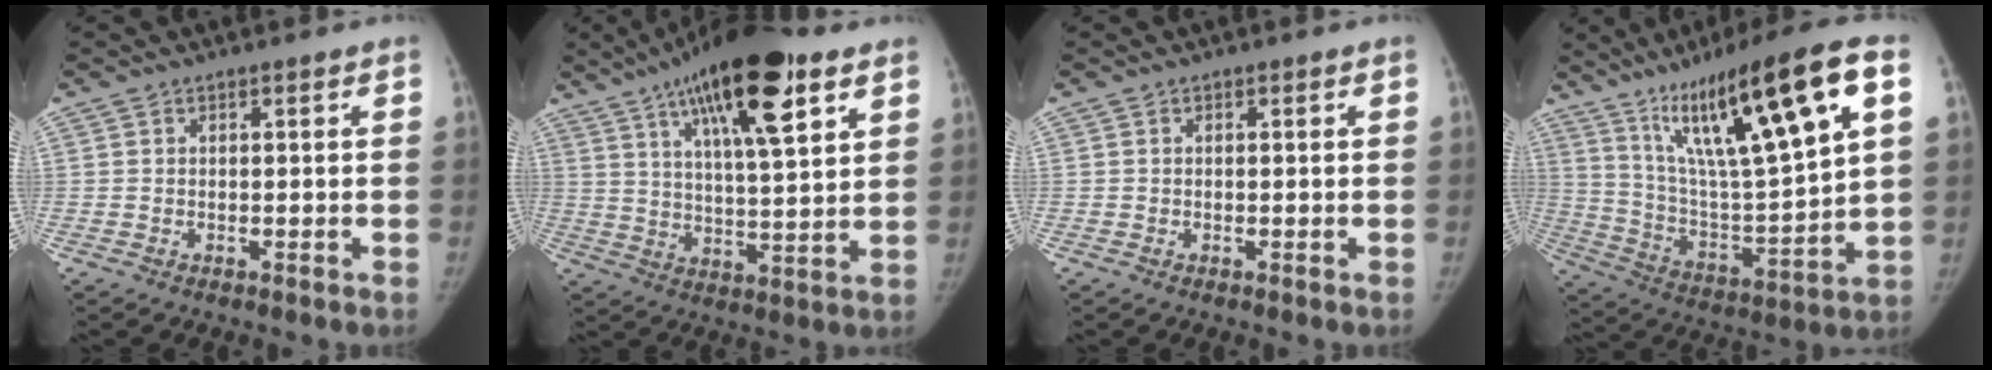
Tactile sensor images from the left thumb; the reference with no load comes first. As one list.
[{"total": 20.2, "force": [10.6, 5.8, 16.2], "torque": [-0.245, -0.026, 0.172]}, {"total": 0.0}, {"total": 25.8, "force": [11.9, 4.7, 22.5], "torque": [-0.370, -0.019, 0.209]}]